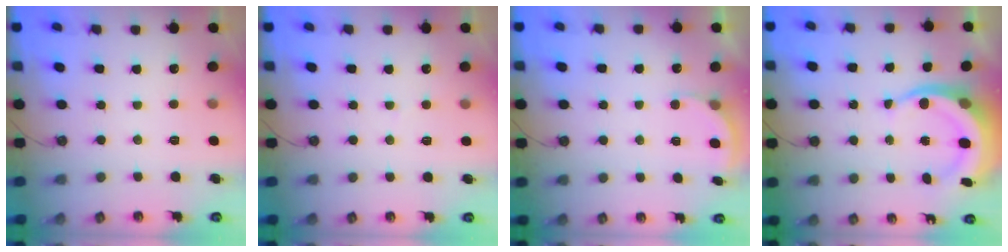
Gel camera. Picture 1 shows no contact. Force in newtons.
{"total": 2.9, "press": 2.9, "slide": 0.2}
{"total": 2.6, "press": 2.3, "slide": 1.1}
{"total": 8.8, "press": 8.6, "slide": 1.6}